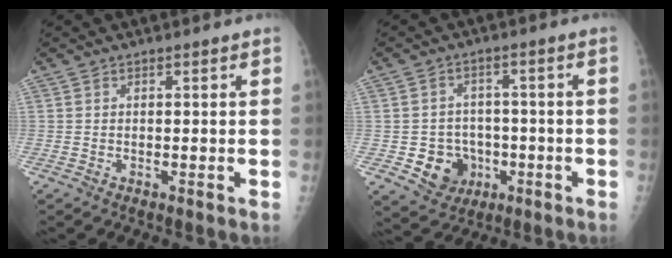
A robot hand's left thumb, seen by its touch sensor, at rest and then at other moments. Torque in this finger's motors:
{"motor_torque": [-0.09, 0.09, 0.00, 0.00, 0.00]}